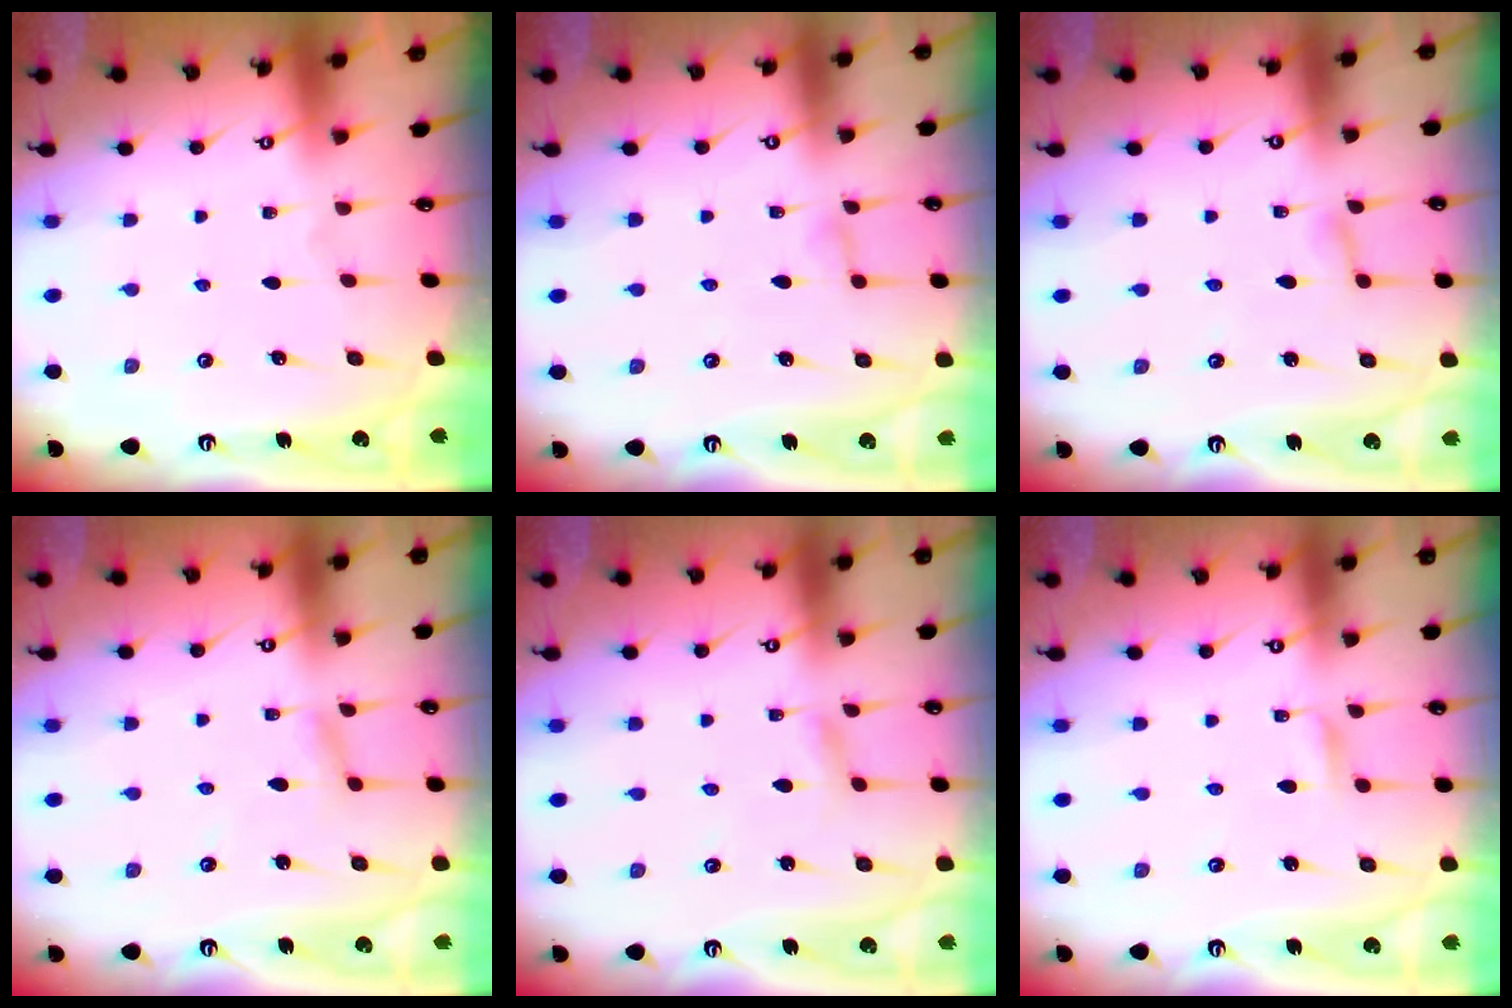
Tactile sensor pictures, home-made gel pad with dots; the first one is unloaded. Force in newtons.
{"total": 3.9, "press": 3.9, "slide": 0.5}
{"total": 3.0, "press": 3.0, "slide": 0.3}
{"total": 2.9, "press": 2.9, "slide": 0.3}
{"total": 3.0, "press": 3.0, "slide": 0.3}
{"total": 1.4, "press": 1.4, "slide": 0.1}